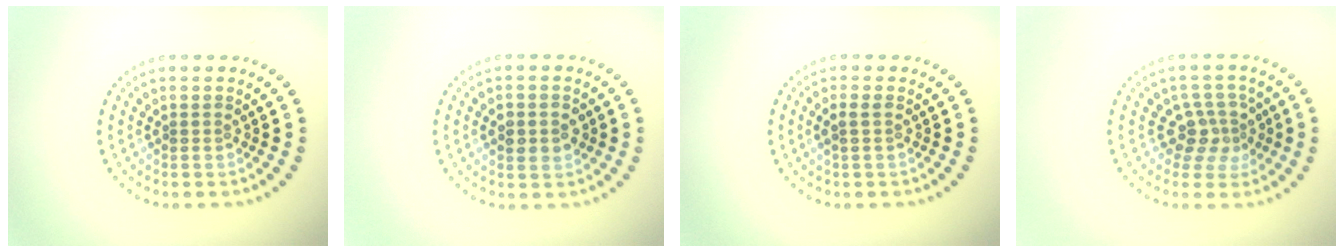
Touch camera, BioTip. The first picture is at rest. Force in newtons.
{"total": 2.7, "press": 2.7, "slide": 0.0}
{"total": 1.1, "press": 1.0, "slide": 0.3}
{"total": 2.9, "press": 2.3, "slide": 1.8}